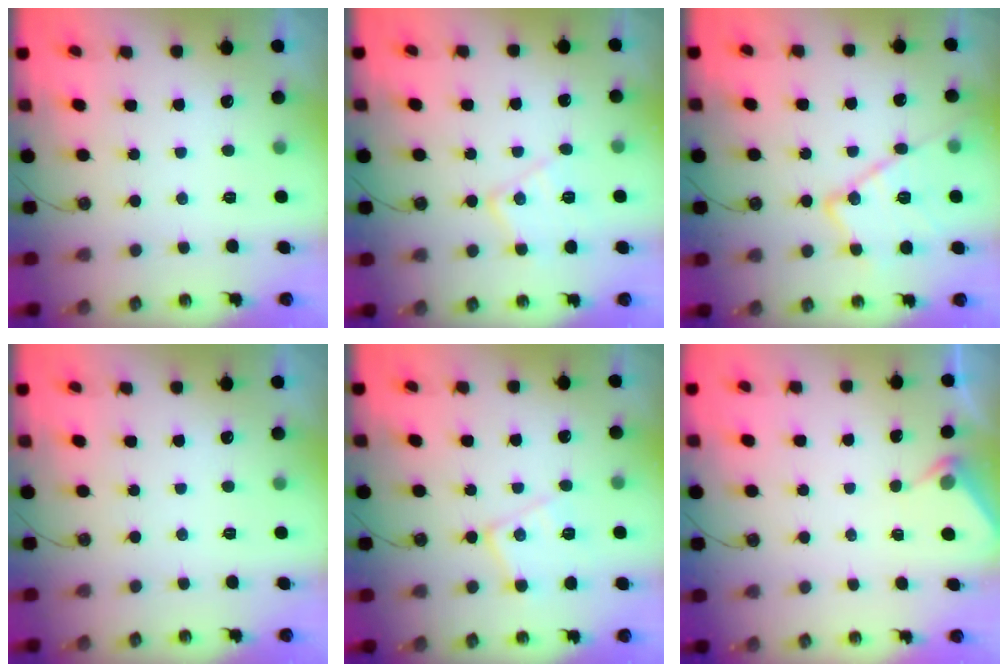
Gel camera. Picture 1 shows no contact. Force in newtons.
{"total": 11.0, "press": 11.0, "slide": 0.5}
{"total": 16.8, "press": 16.7, "slide": 1.5}
{"total": 0.0}
{"total": 11.4, "press": 11.4, "slide": 0.6}
{"total": 3.6, "press": 3.6, "slide": 0.5}